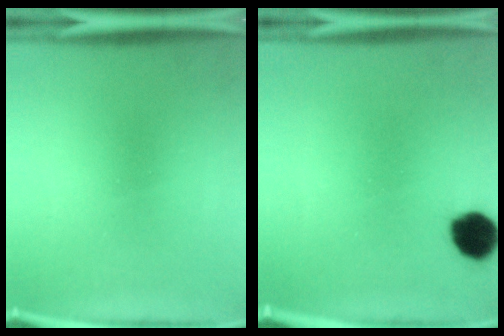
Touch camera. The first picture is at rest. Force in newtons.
{"total": 7.1}